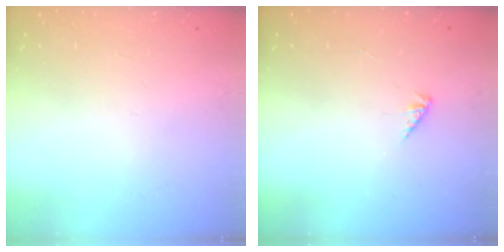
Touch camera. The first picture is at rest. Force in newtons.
{"total": 0.0}